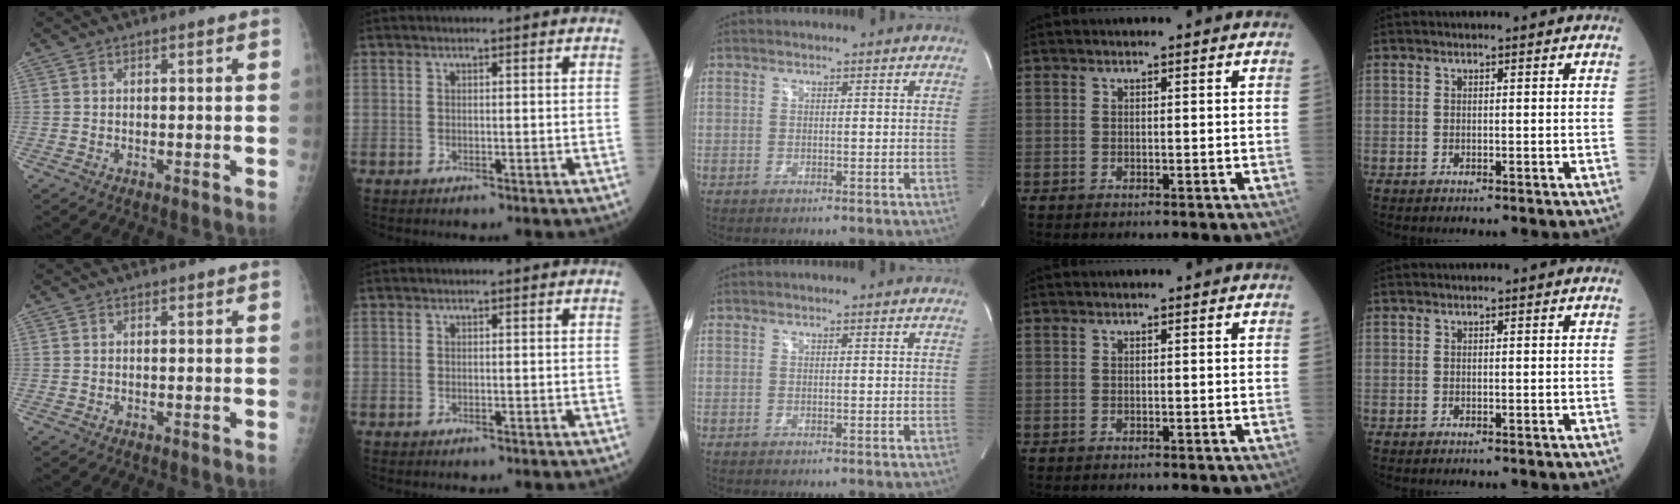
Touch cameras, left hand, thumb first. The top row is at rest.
{}